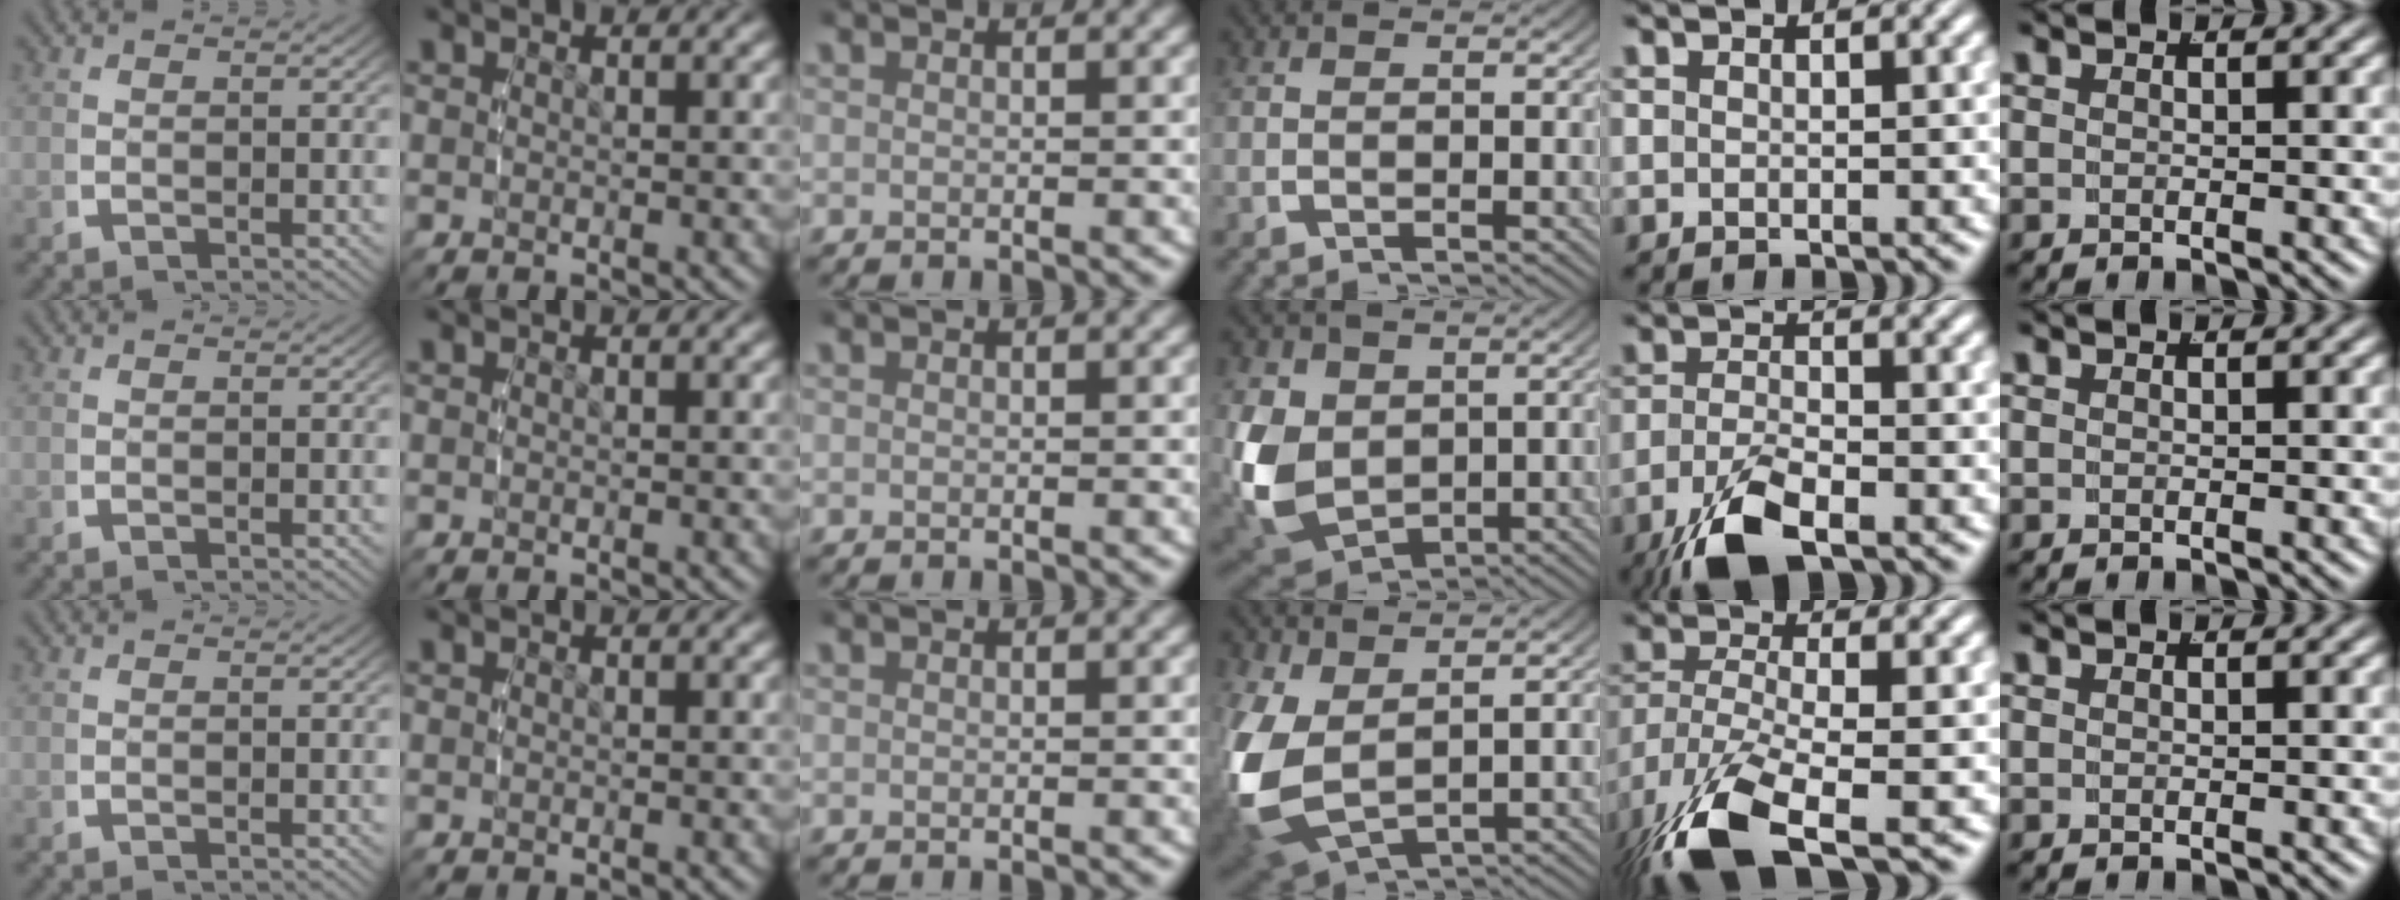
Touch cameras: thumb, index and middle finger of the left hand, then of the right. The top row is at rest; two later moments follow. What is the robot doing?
{"motion": "lift_and_place", "object": "pen"}